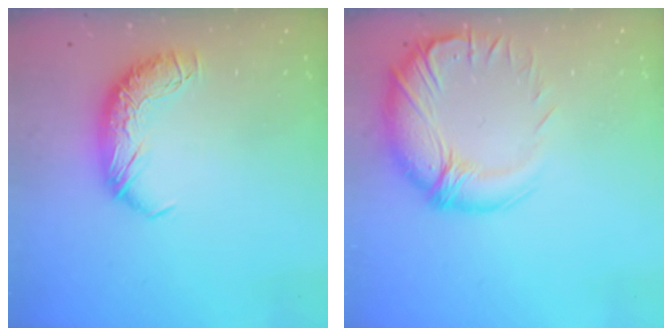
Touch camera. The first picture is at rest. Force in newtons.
{"total": 4.9, "press": 3.0, "slide": 3.9}